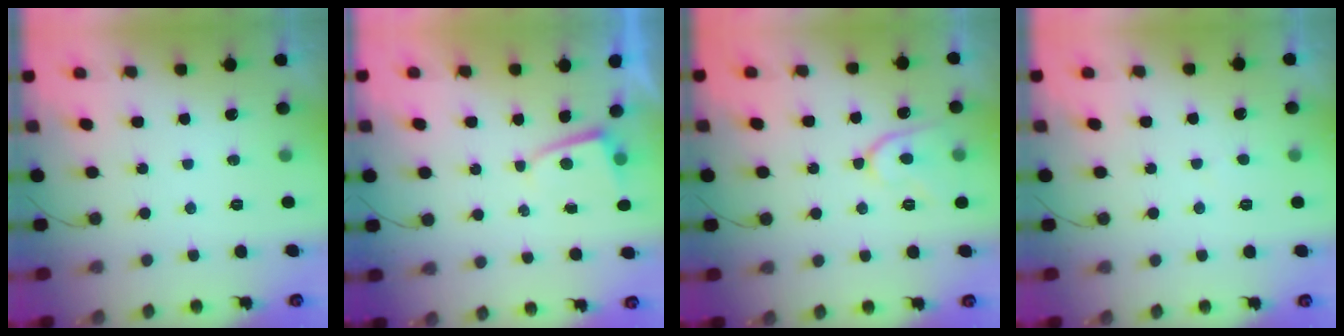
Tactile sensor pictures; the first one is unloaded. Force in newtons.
{"total": 1.2, "press": 1.2, "slide": 0.2}
{"total": 10.1, "press": 10.1, "slide": 1.3}
{"total": 1.7, "press": 1.7, "slide": 0.2}